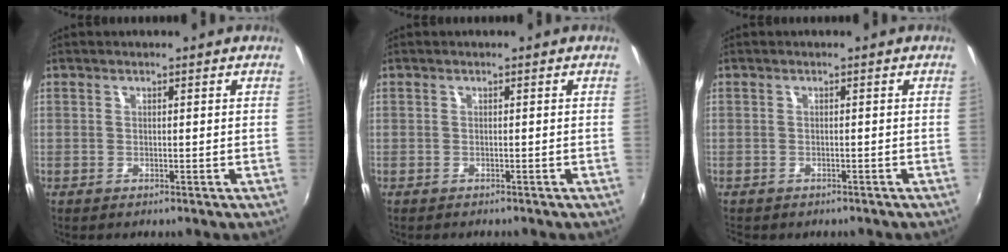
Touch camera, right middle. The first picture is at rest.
{"total": 0.8, "force": [-0.7, 0.3, 0.1], "torque": [-0.005, -0.002, -0.011]}
{"total": 1.9, "force": [-1.5, 1.0, 0.6], "torque": [-0.017, -0.008, -0.020]}